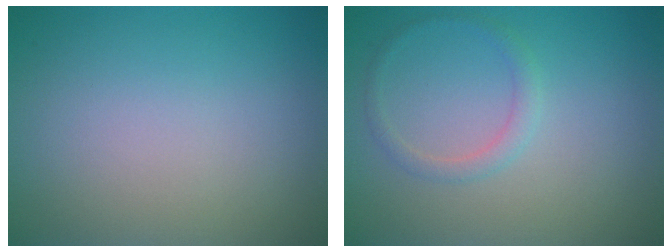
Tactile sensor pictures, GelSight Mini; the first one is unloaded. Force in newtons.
{"total": 1.3, "press": 1.3, "slide": 0.1}